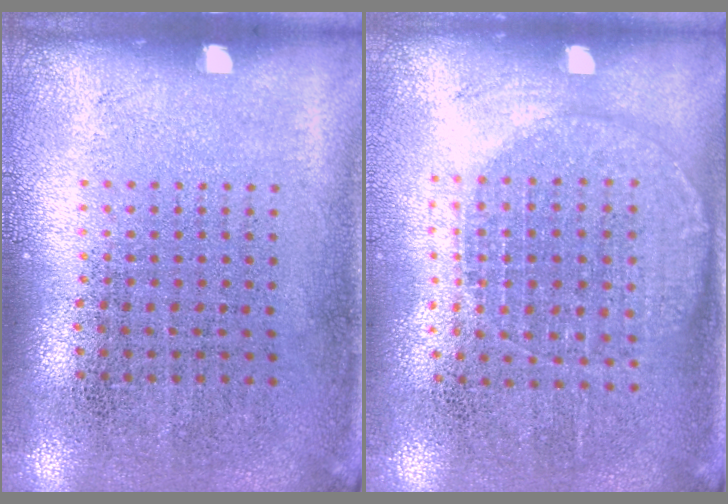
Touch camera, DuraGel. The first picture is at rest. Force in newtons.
{"total": 1.3, "press": 1.2, "slide": 0.5}